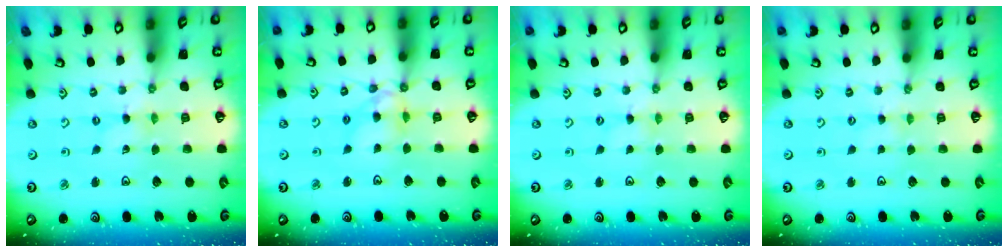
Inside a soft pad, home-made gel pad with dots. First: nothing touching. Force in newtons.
{"total": 9.5, "press": 9.5, "slide": 0.7}
{"total": 0.6, "press": 0.6, "slide": 0.2}
{"total": 1.5, "press": 1.5, "slide": 0.3}